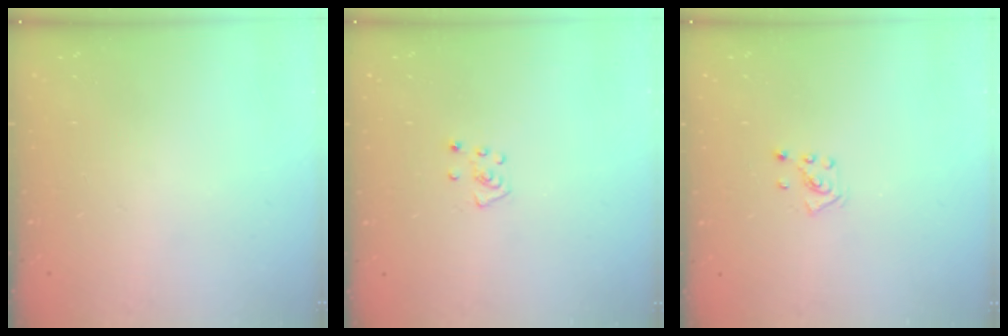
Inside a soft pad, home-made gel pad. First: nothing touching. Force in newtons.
{"total": 4.3, "press": 4.2, "slide": 0.4}
{"total": 2.2, "press": 2.2, "slide": 0.3}